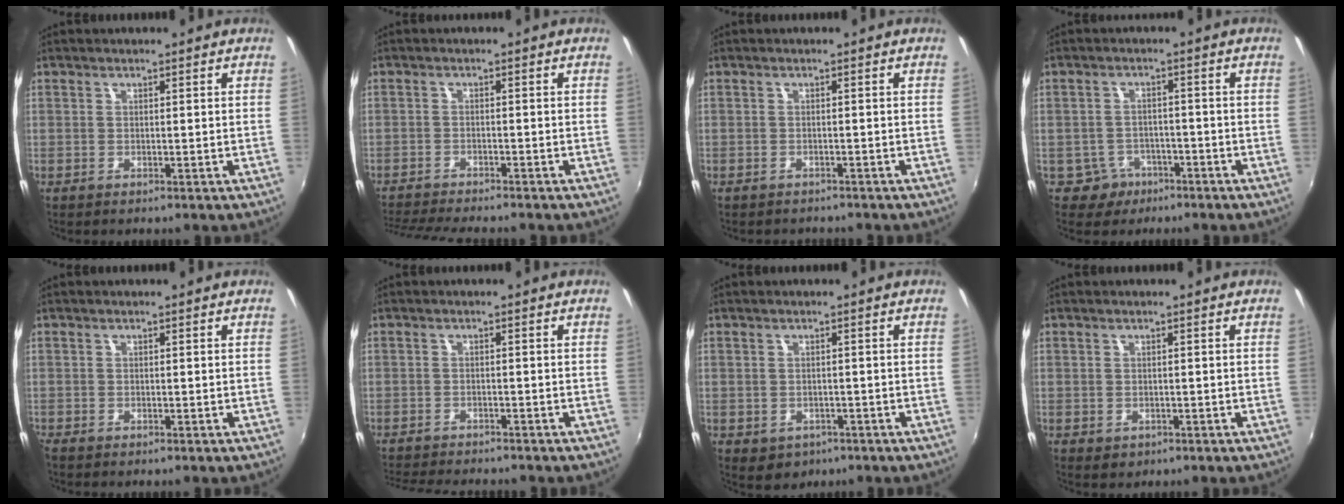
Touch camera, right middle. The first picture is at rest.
{"total": 8.1, "force": [-7.5, 0.3, 3.0], "torque": [-0.079, -0.021, -0.127]}
{"total": 2.3, "force": [-2.1, 0.9, 0.4], "torque": [-0.013, -0.010, -0.029]}
{"total": 4.3, "force": [-2.7, 3.4, 0.3], "torque": [-0.020, 0.011, -0.038]}
{"total": 0.6, "force": [-0.6, 0.2, 0.1], "torque": [-0.004, -0.004, -0.015]}
{"total": 7.7, "force": [-7.1, 1.2, 2.6], "torque": [-0.070, -0.017, -0.115]}
{"total": 3.7, "force": [-1.5, 3.1, 1.5], "torque": [-0.036, -0.009, -0.012]}
{"total": 1.3, "force": [-0.4, 1.1, 0.5], "torque": [-0.010, -0.005, -0.004]}